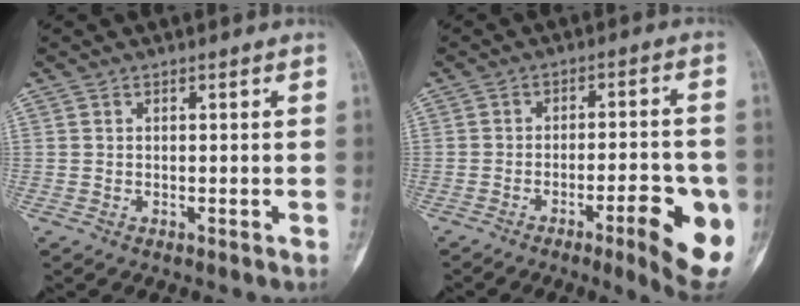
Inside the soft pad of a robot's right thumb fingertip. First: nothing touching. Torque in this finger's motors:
{"motor_torque": [0.26, 0.63, -0.20, 0.03, 0.02]}